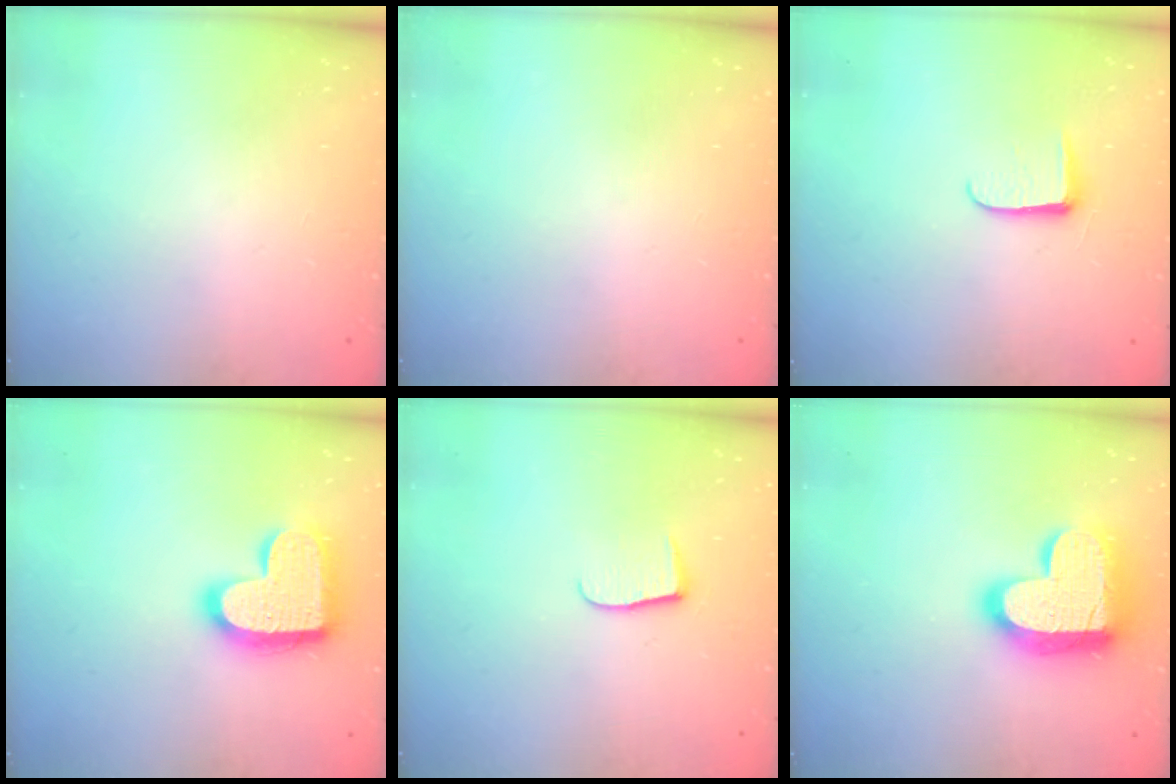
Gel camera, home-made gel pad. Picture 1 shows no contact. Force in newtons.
{"total": 0.0}
{"total": 5.4, "press": 5.4, "slide": 0.7}
{"total": 18.3, "press": 18.2, "slide": 1.1}
{"total": 6.5, "press": 6.5, "slide": 0.6}
{"total": 19.3, "press": 19.2, "slide": 1.5}